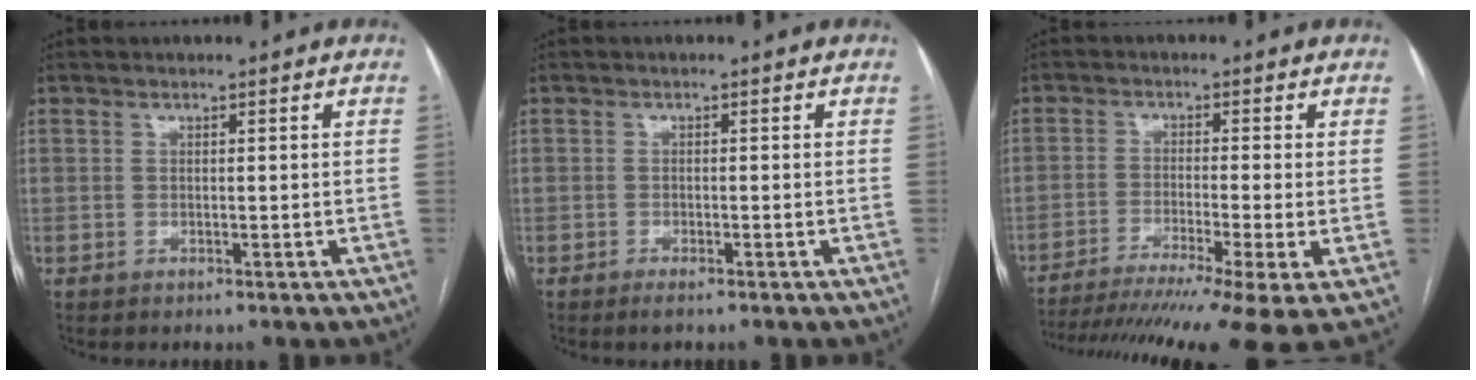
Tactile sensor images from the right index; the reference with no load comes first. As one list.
[{"total": 1.4, "force": [-1.1, 0.2, 0.9], "torque": [-0.017, -0.001, -0.016]}, {"total": 16.0, "force": [-11.7, -0.7, 10.9], "torque": [-0.146, -0.034, -0.184]}]